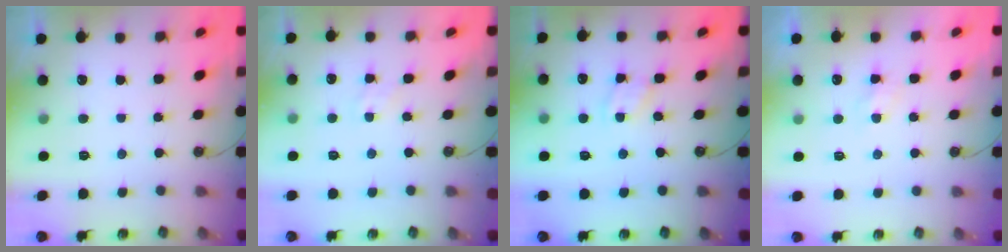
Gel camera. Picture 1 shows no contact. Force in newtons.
{"total": 1.1, "press": 1.1, "slide": 0.2}
{"total": 2.1, "press": 2.1, "slide": 0.3}
{"total": 3.0, "press": 2.9, "slide": 0.5}